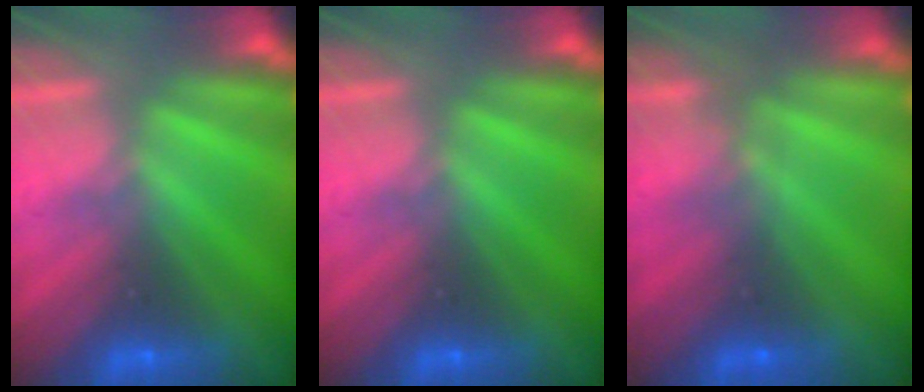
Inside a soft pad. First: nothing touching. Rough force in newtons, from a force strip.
{"total": 0.0}
{"total": 7.9}